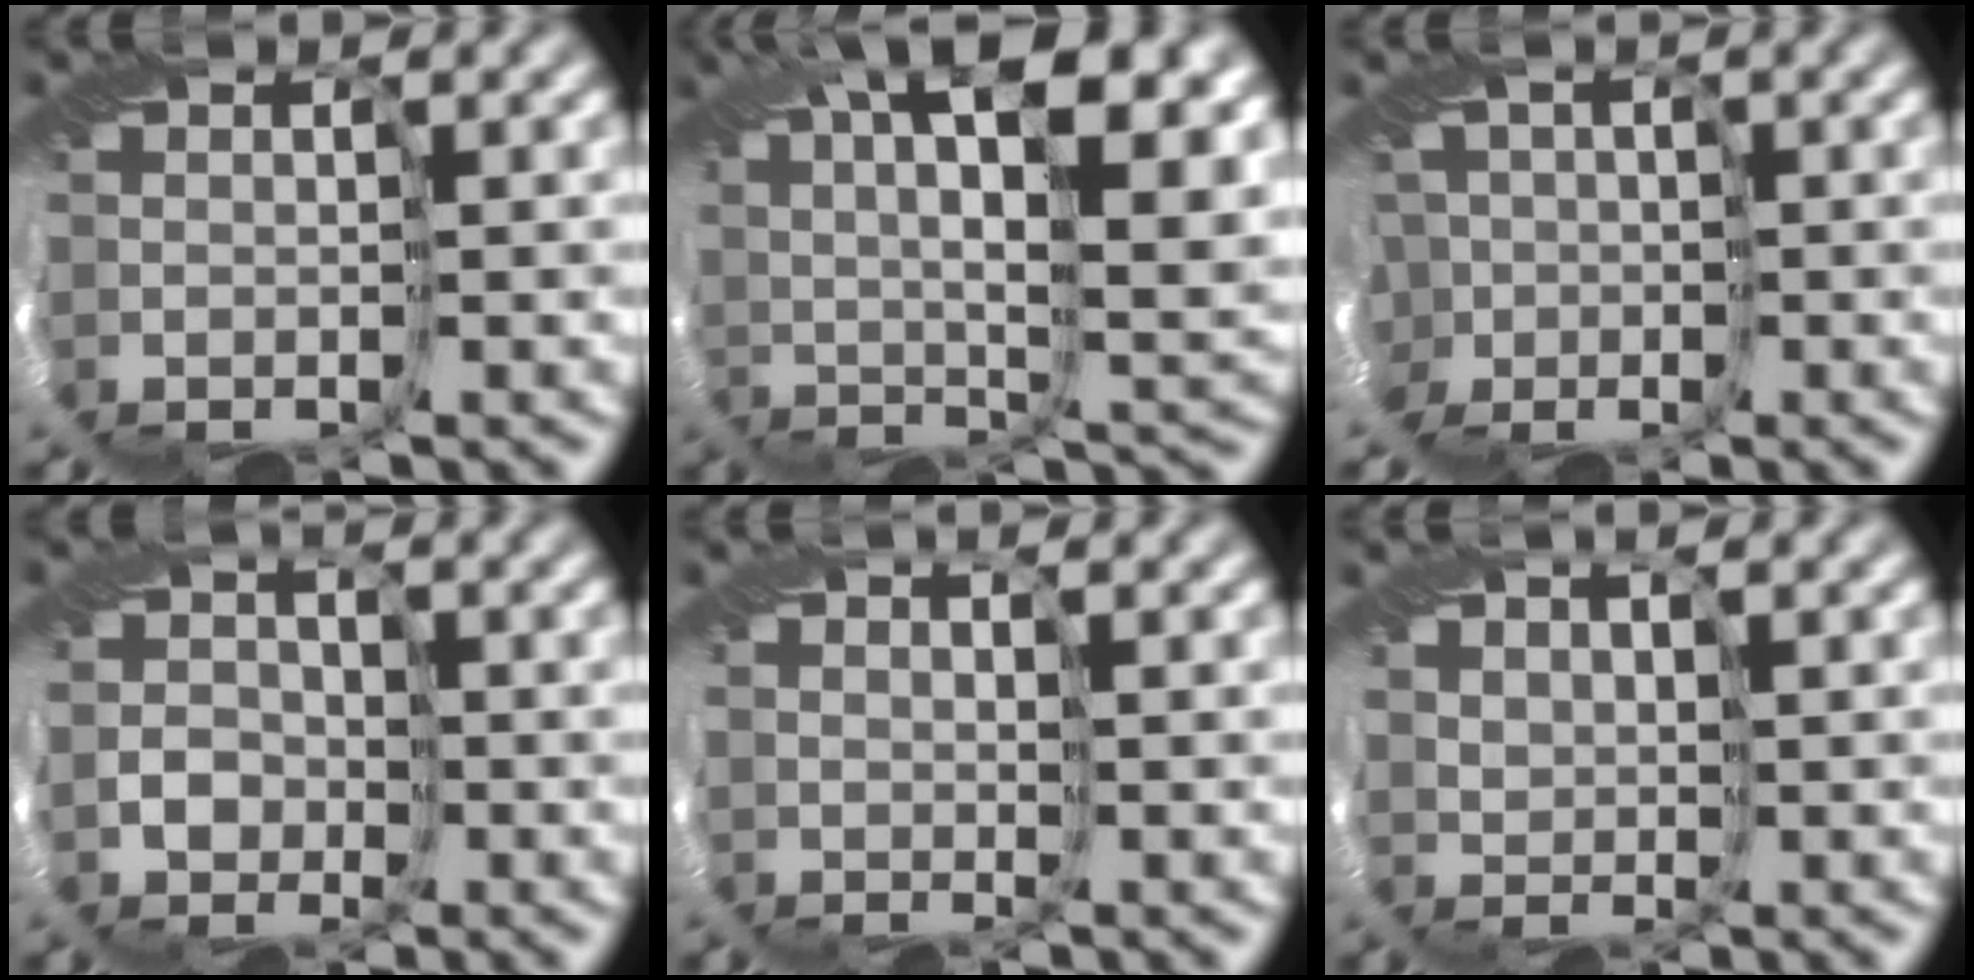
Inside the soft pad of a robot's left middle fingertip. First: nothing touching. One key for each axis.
{"total": 12.8, "fx": 6.1, "fy": 4.0, "fz": 10.5, "tx": -0.162, "ty": 0.025, "tz": 0.099}
{"total": 3.6, "fx": -0.9, "fy": 3.5, "fz": 0.7, "tx": -0.013, "ty": 0.011, "tz": -0.029}
{"total": 1.8, "fx": 0.3, "fy": 0.7, "fz": -1.6, "tx": 0.028, "ty": 0.003, "tz": 0.002}
{"total": 2.6, "fx": 1.8, "fy": -1.1, "fz": -1.5, "tx": 0.016, "ty": 0.005, "tz": 0.034}
{"total": 3.0, "fx": 2.3, "fy": -0.7, "fz": -1.7, "tx": 0.014, "ty": 0.008, "tz": 0.049}